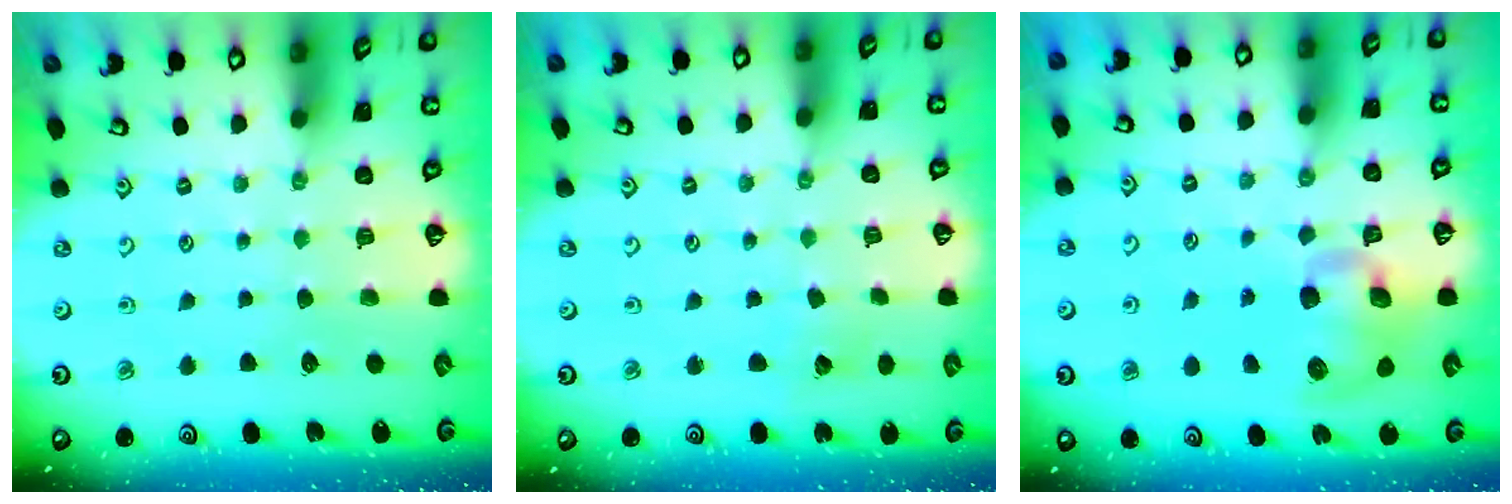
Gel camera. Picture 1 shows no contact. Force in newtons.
{"total": 3.7, "press": 3.7, "slide": 0.5}
{"total": 10.5, "press": 10.4, "slide": 1.8}